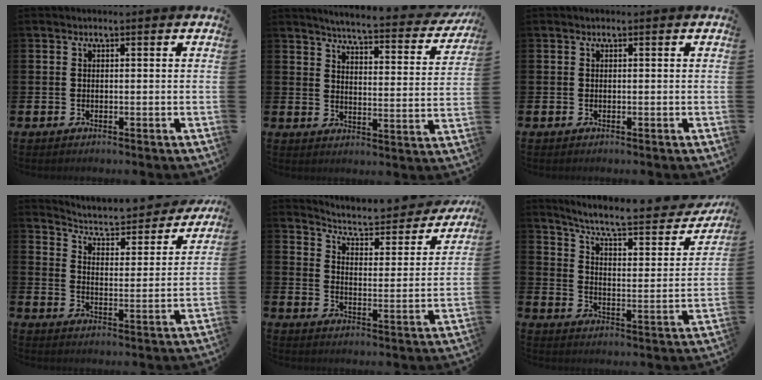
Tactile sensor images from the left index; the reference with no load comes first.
{"total": 4.9, "force": [4.6, 0.3, 1.6], "torque": [-0.046, -0.041, 0.071]}
{"total": 0.0}
{"total": 5.0, "force": [4.7, 1.1, 1.3], "torque": [-0.046, -0.042, 0.070]}
{"total": 5.5, "force": [5.1, 1.1, 1.6], "torque": [-0.052, -0.042, 0.079]}
{"total": 8.0, "force": [6.9, 1.7, 3.6], "torque": [-0.094, -0.049, 0.111]}